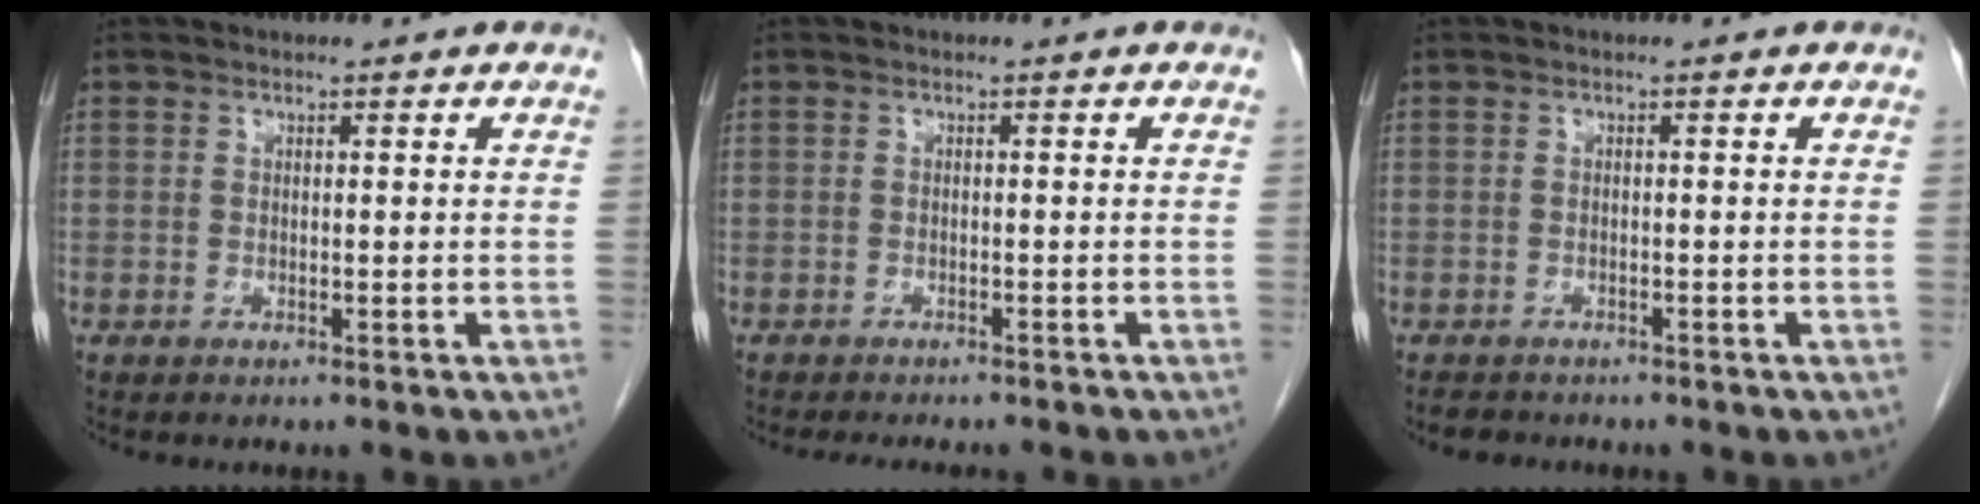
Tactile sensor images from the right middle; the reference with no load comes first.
{"total": 6.4, "force": [-5.7, 1.6, 2.4], "torque": [-0.030, -0.004, -0.072]}
{"total": 3.1, "force": [-2.7, 1.3, 0.8], "torque": [-0.016, -0.003, -0.035]}